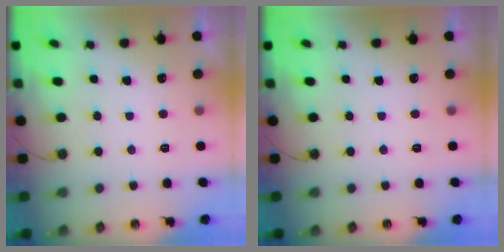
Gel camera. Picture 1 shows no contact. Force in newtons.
{"total": 0.0}